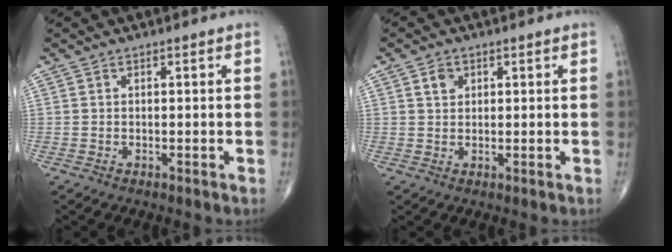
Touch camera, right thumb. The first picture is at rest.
{"total": 2.4, "force": [1.1, 1.8, 1.1], "torque": [-0.011, -0.004, 0.019]}